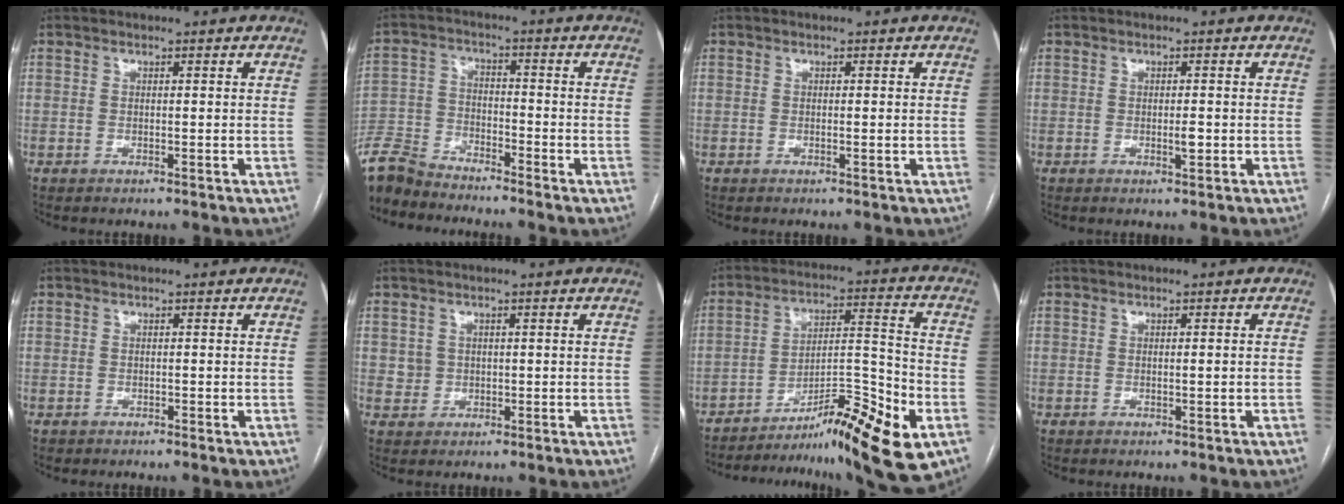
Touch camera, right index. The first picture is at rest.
{"total": 8.2, "force": [-8.0, 1.3, 1.0], "torque": [-0.025, -0.003, -0.162]}
{"total": 0.7, "force": [-0.1, -0.1, 0.7], "torque": [-0.011, -0.002, -0.001]}
{"total": 1.4, "force": [-0.3, 0.3, 1.3], "torque": [-0.024, -0.002, -0.004]}
{"total": 0.5, "force": [-0.3, 0.4, -0.1], "torque": [-0.001, 0.004, -0.008]}
{"total": 2.0, "force": [0.4, 1.9, 0.2], "torque": [0.001, 0.003, 0.008]}
{"total": 16.9, "force": [-10.2, 1.4, 13.4], "torque": [-0.185, 0.013, -0.152]}
{"total": 0.9, "force": [-0.1, -0.1, 0.9], "torque": [-0.016, -0.001, 0.002]}